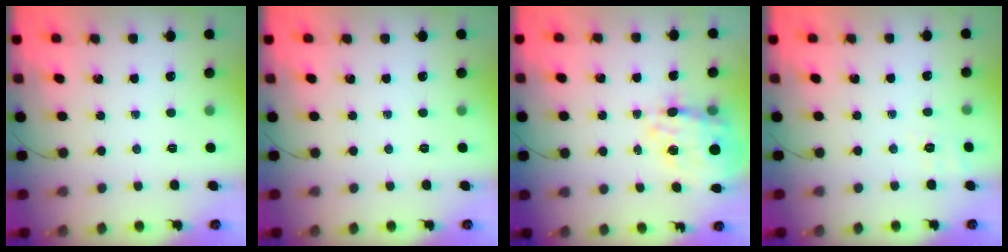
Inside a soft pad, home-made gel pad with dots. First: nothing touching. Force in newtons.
{"total": 0.0}
{"total": 14.7, "press": 14.2, "slide": 3.8}
{"total": 2.3, "press": 0.9, "slide": 2.1}